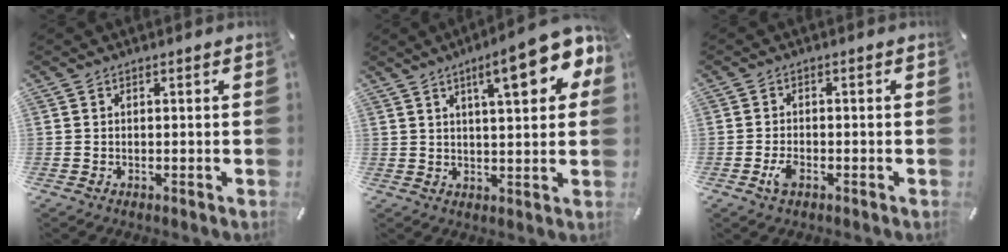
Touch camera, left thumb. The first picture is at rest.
{"total": 14.4, "force": [7.0, 4.2, 11.9], "torque": [-0.170, -0.025, 0.107]}
{"total": 3.0, "force": [-1.4, 1.5, 2.1], "torque": [-0.057, 0.000, -0.031]}